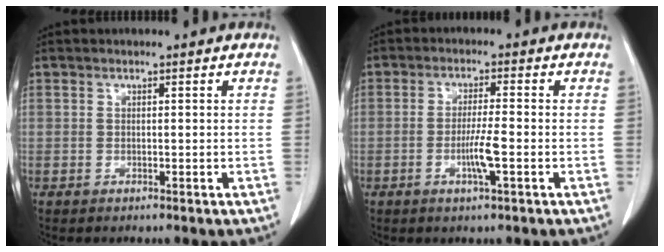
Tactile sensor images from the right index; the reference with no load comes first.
{"total": 4.7, "force": [-1.4, 0.0, 4.5], "torque": [-0.083, -0.007, -0.027]}